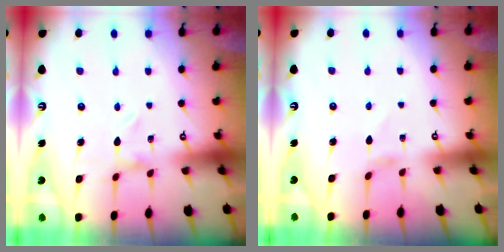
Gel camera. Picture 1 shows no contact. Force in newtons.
{"total": 0.8, "press": 0.8, "slide": 0.1}